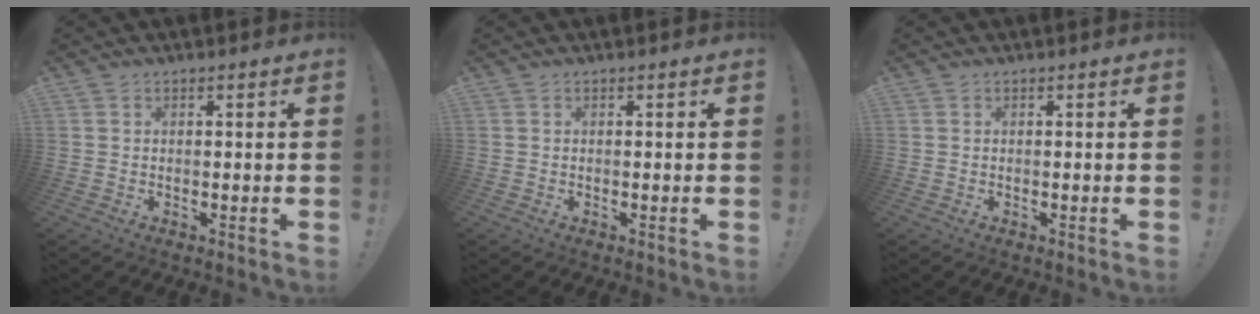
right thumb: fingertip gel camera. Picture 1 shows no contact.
{"total": 0.0}
{"total": 0.0}